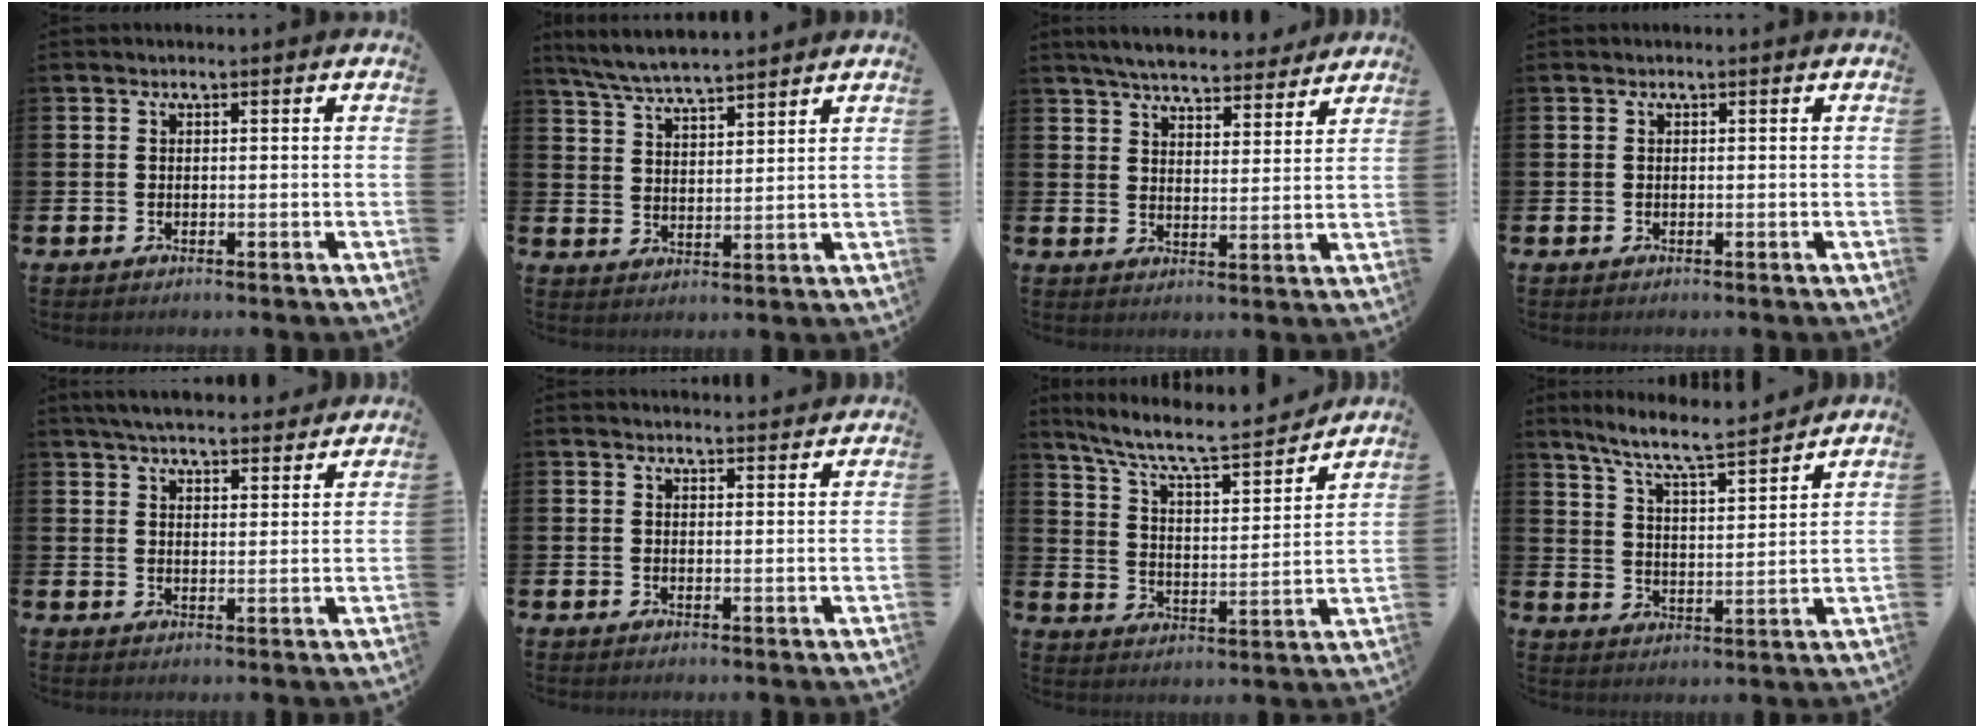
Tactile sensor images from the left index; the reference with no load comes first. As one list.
[{"total": 6.1, "force": [5.9, 0.5, 1.5], "torque": [-0.054, -0.024, 0.107]}, {"total": 6.0, "force": [5.8, 1.1, 1.4], "torque": [-0.037, -0.032, 0.100]}, {"total": 0.0}, {"total": 5.2, "force": [5.0, 0.8, 1.2], "torque": [-0.027, -0.022, 0.089]}, {"total": 2.0, "force": [1.9, 0.3, -0.1], "torque": [0.008, -0.012, 0.033]}, {"total": 8.9, "force": [7.9, 1.5, 3.7], "torque": [-0.098, -0.053, 0.132]}, {"total": 8.1, "force": [7.5, 0.3, 3.1], "torque": [-0.088, -0.048, 0.131]}]